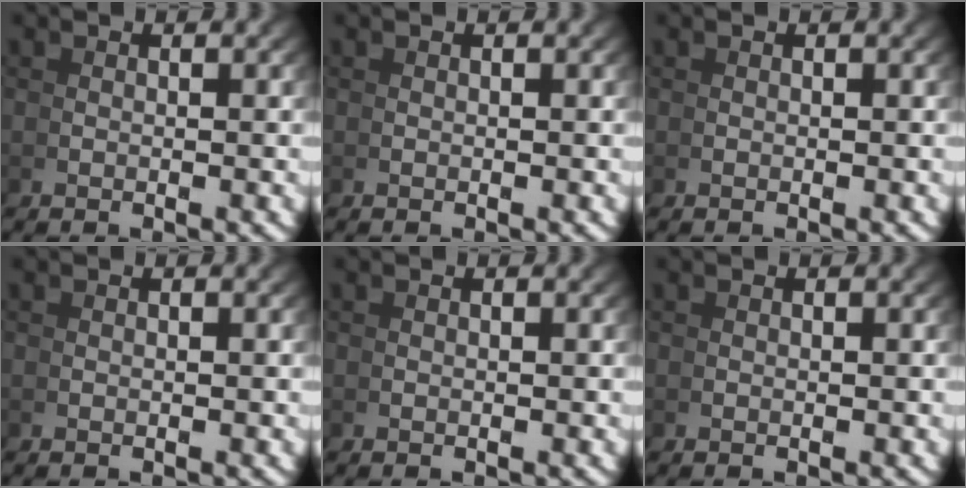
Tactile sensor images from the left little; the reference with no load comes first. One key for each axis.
{"total": 0.0}
{"total": 0.0}
{"total": 0.0}
{"total": 0.0}
{"total": 0.0}